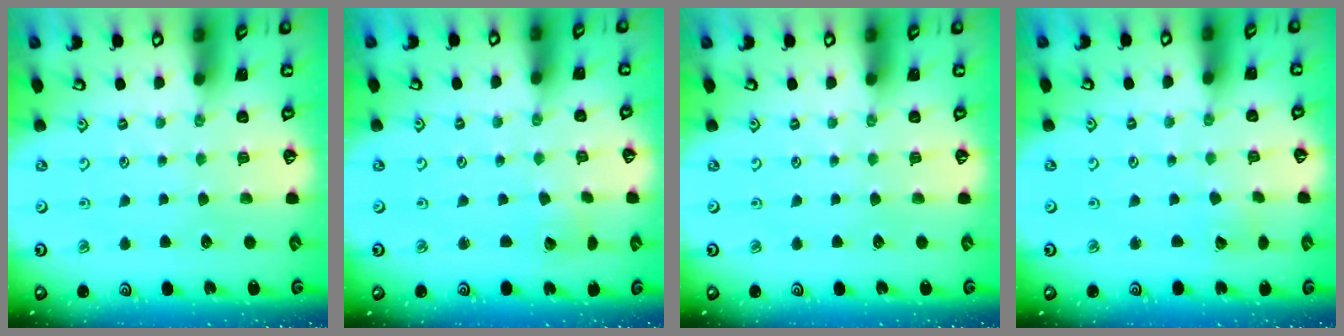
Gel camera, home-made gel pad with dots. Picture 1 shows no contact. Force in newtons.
{"total": 2.8, "press": 2.8, "slide": 0.2}
{"total": 0.0}
{"total": 2.8, "press": 2.8, "slide": 0.3}